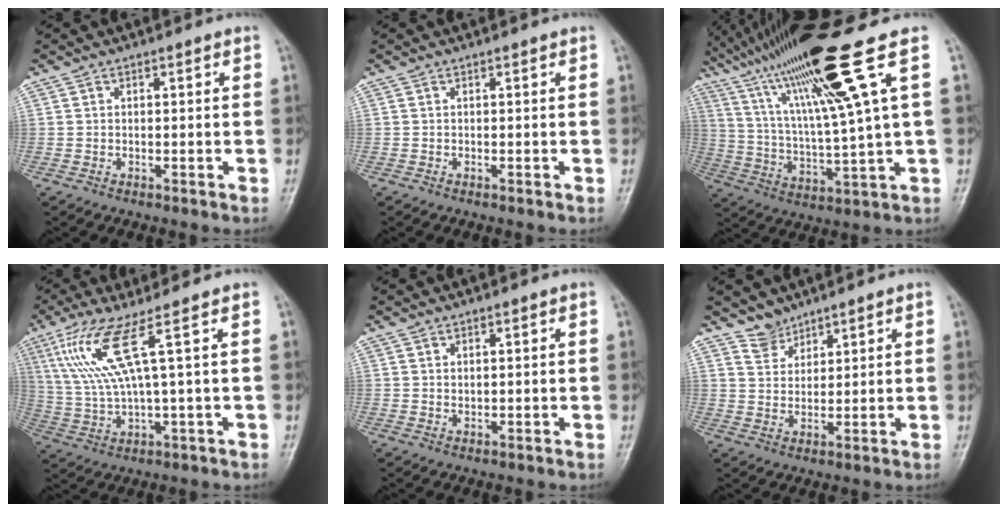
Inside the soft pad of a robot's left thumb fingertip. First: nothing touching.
{"total": 0.0}
{"total": 20.8, "force": [10.6, 0.1, 17.9], "torque": [-0.316, -0.022, 0.187]}
{"total": 9.8, "force": [4.0, 0.1, 8.9], "torque": [-0.221, -0.015, 0.091]}
{"total": 1.4, "force": [0.4, 0.8, 1.0], "torque": [-0.016, -0.002, 0.010]}
{"total": 3.5, "force": [3.1, 1.7, 0.0], "torque": [0.022, -0.027, 0.060]}